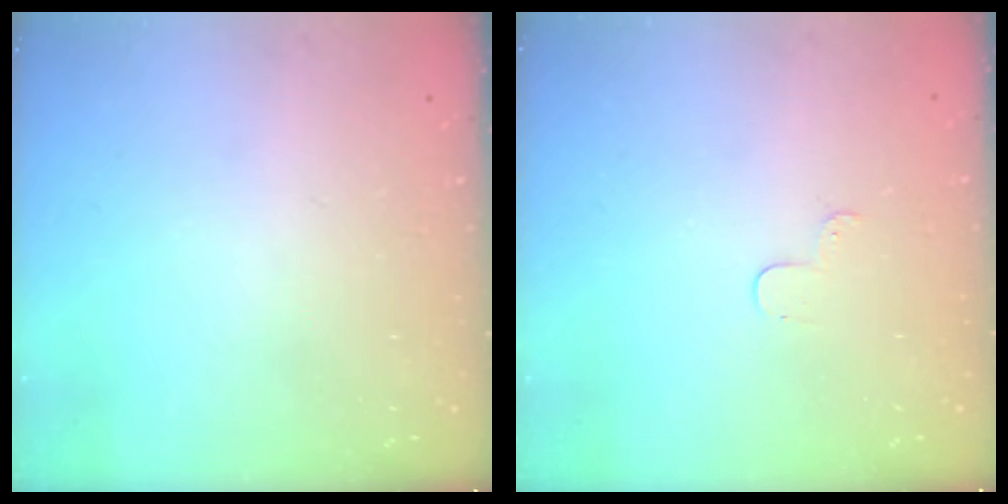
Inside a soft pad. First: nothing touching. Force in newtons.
{"total": 2.9, "press": 2.9, "slide": 0.3}